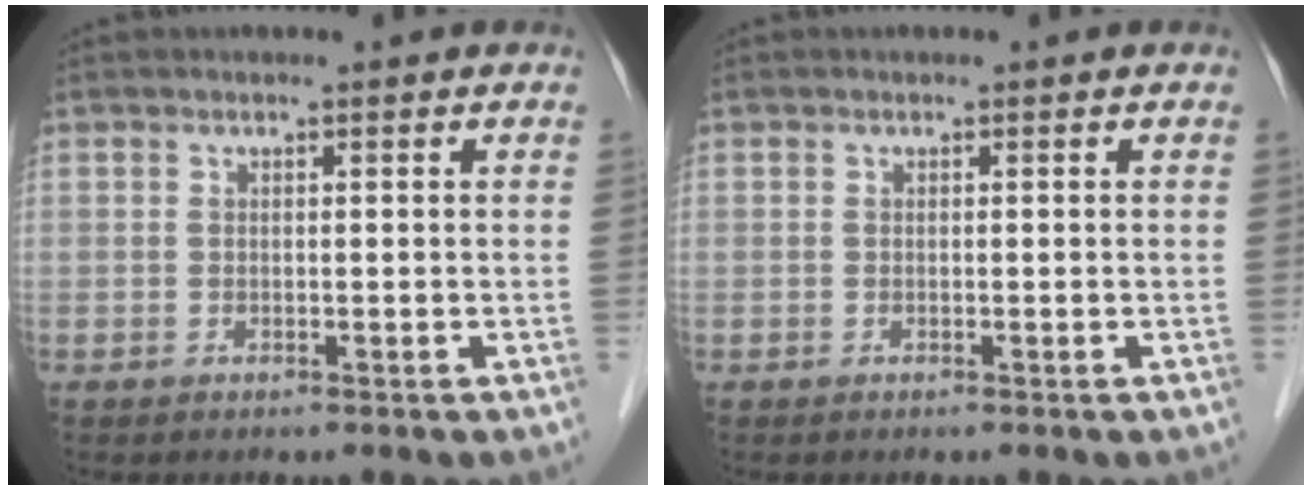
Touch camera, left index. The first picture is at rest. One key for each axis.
{"total": 0.0}